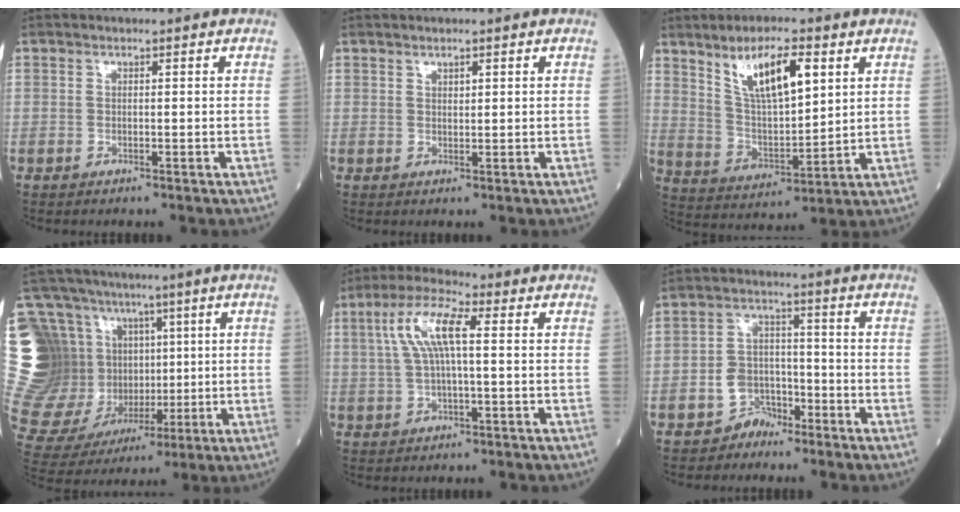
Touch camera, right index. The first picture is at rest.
{"total": 0.9, "force": [0.6, 0.4, 0.5], "torque": [-0.007, -0.001, 0.011]}
{"total": 11.2, "force": [5.8, 3.3, 9.0], "torque": [-0.168, 0.005, 0.116]}
{"total": 27.8, "force": [5.6, 21.6, 16.5], "torque": [-0.402, 0.070, 0.128]}
{"total": 8.0, "force": [1.6, 1.6, 7.7], "torque": [-0.163, 0.024, 0.029]}
{"total": 5.0, "force": [-3.3, 3.7, 0.8], "torque": [-0.012, 0.015, -0.058]}